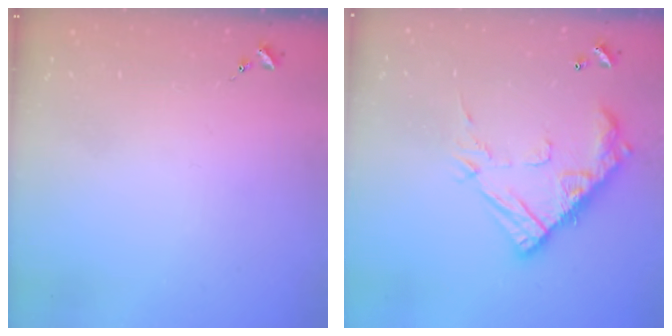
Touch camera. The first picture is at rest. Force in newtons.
{"total": 17.5, "press": 17.4, "slide": 1.3}